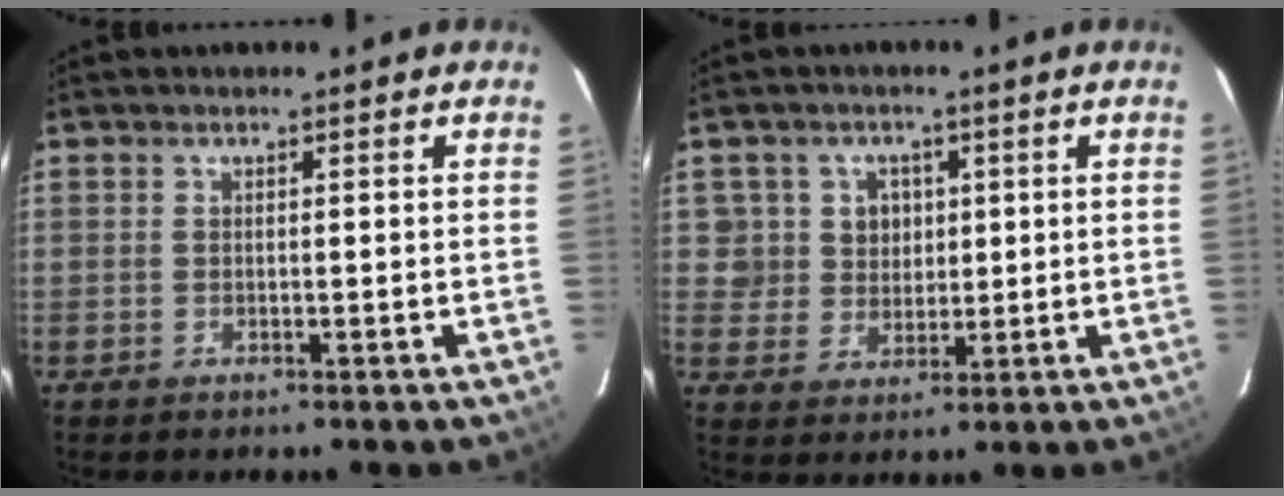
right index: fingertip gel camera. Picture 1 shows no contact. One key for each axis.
{"total": 6.4, "fx": 1.7, "fy": 6.1, "fz": 1.0, "tx": -0.018, "ty": 0.020, "tz": 0.036}